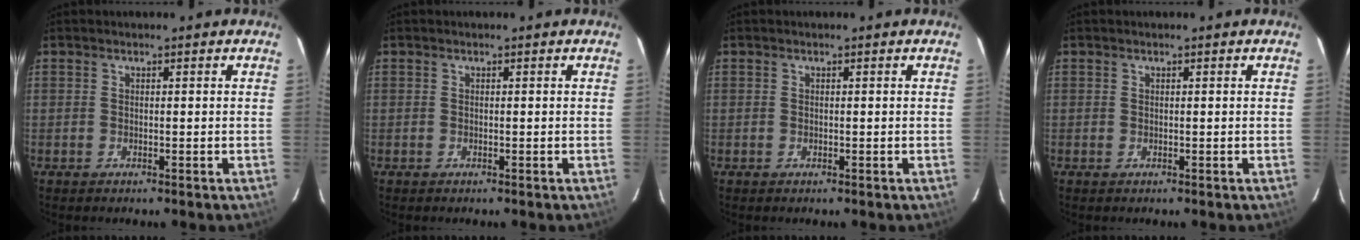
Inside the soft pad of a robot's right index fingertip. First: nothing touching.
{"total": 0.0}
{"total": 0.0}
{"total": 0.0}